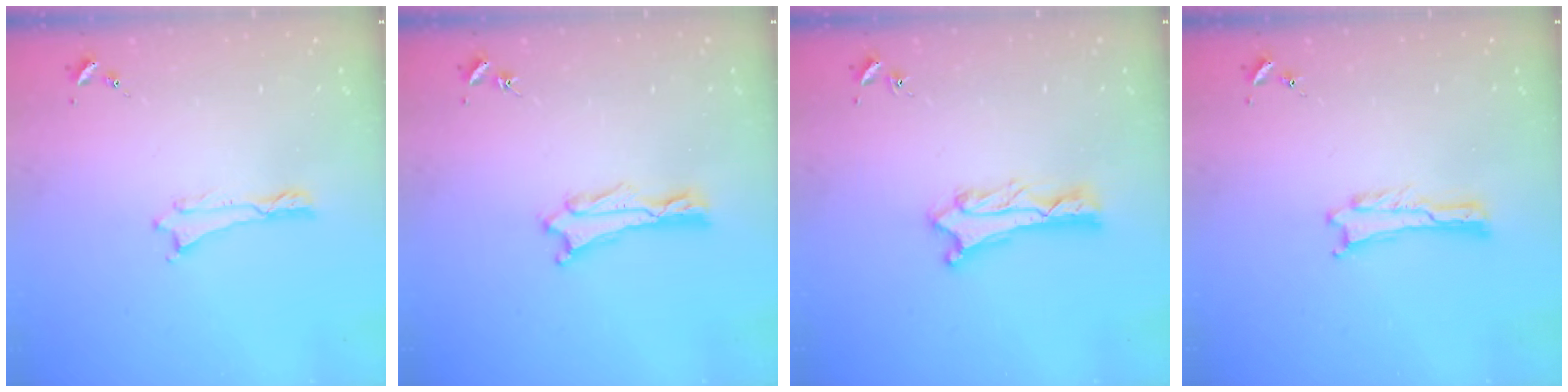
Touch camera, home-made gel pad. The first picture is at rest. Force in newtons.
{"total": 1.0, "press": 1.0, "slide": 0.1}
{"total": 1.2, "press": 1.1, "slide": 0.1}
{"total": 0.0}